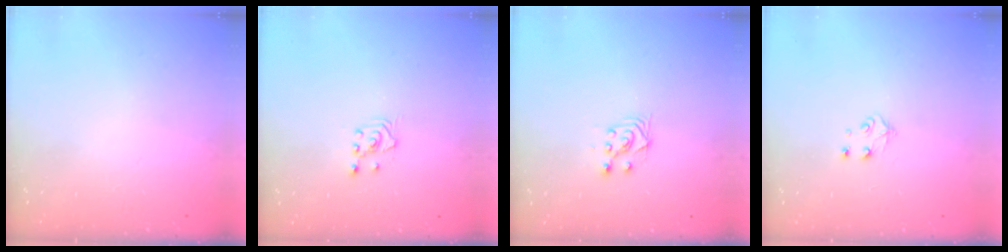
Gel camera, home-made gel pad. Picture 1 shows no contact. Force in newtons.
{"total": 2.5, "press": 2.4, "slide": 0.9}
{"total": 4.0, "press": 3.8, "slide": 1.1}
{"total": 4.5, "press": 4.5, "slide": 0.4}